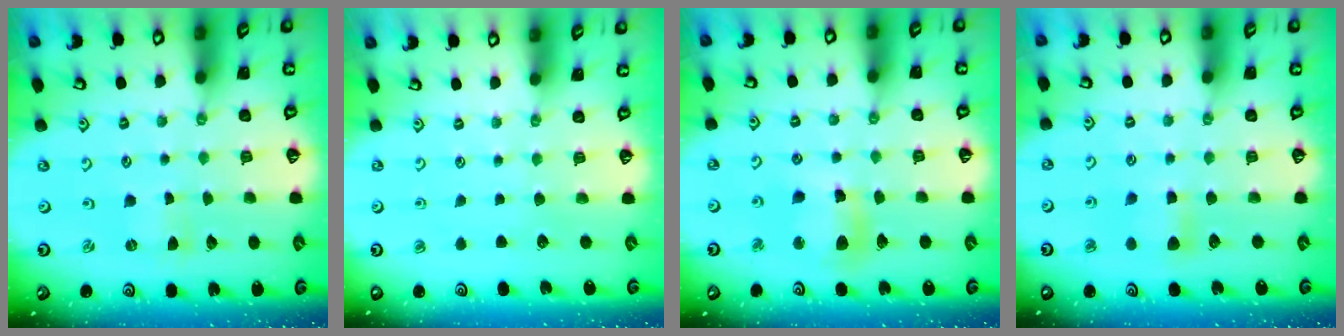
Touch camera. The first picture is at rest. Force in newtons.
{"total": 0.0}
{"total": 11.0, "press": 10.9, "slide": 1.7}
{"total": 5.4, "press": 5.4, "slide": 0.8}